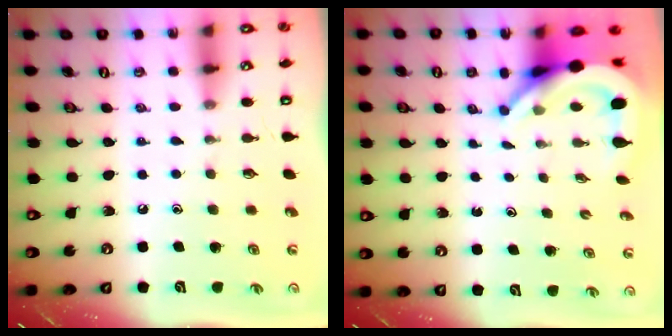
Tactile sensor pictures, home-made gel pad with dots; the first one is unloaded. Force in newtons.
{"total": 7.5, "press": 7.5, "slide": 0.7}